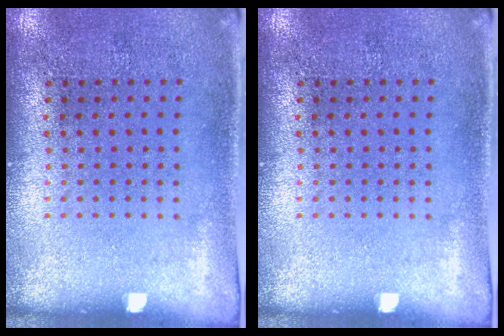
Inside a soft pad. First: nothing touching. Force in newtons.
{"total": 0.0}